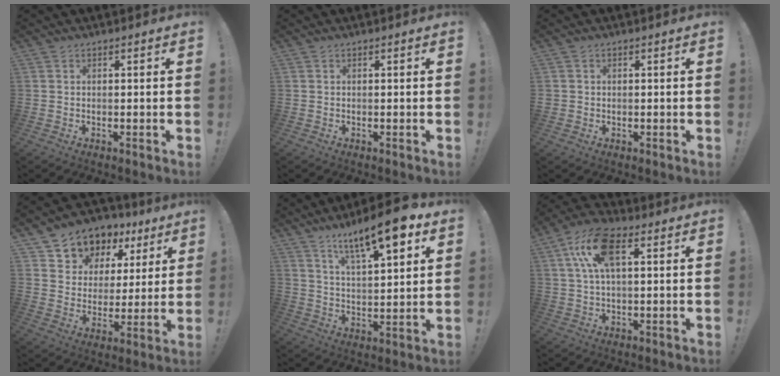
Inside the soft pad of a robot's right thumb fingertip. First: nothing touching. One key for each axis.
{"total": 0.0}
{"total": 1.1, "fx": -0.2, "fy": 1.1, "fz": 0.2, "tx": -0.010, "ty": 0.005, "tz": -0.001}
{"total": 10.1, "fx": 6.7, "fy": 7.2, "fz": 2.0, "tx": -0.035, "ty": -0.054, "tz": 0.132}
{"total": 14.6, "fx": 9.5, "fy": 3.4, "fz": 10.5, "tx": -0.178, "ty": -0.048, "tz": 0.154}
{"total": 12.9, "fx": 4.0, "fy": 6.1, "fz": 10.7, "tx": -0.207, "ty": 0.010, "tz": 0.077}